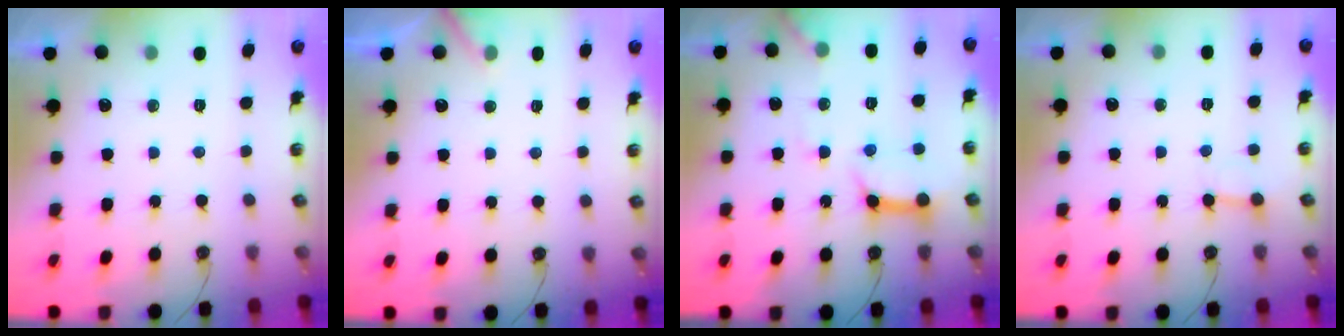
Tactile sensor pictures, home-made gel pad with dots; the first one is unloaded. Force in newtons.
{"total": 6.6, "press": 6.6, "slide": 0.3}
{"total": 12.7, "press": 12.6, "slide": 1.2}
{"total": 2.9, "press": 2.9, "slide": 0.3}